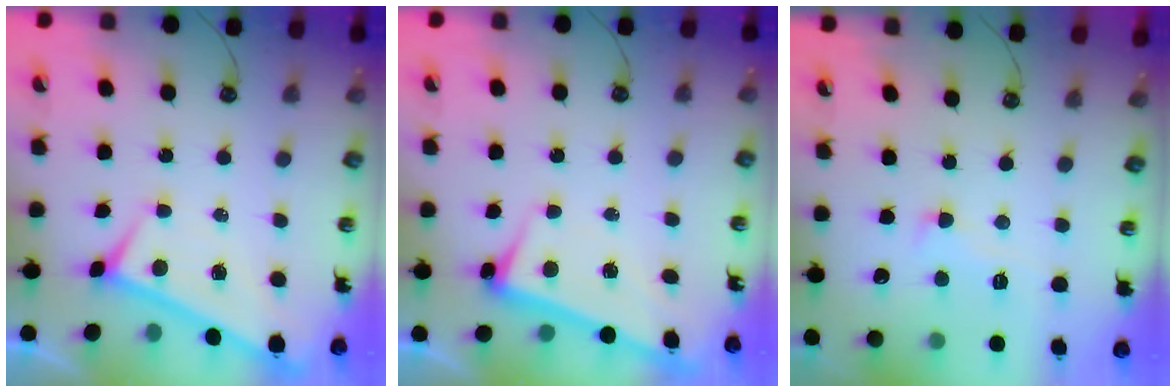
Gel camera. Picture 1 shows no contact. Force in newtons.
{"total": 2.6, "press": 2.5, "slide": 0.7}
{"total": 1.1, "press": 0.4, "slide": 1.0}